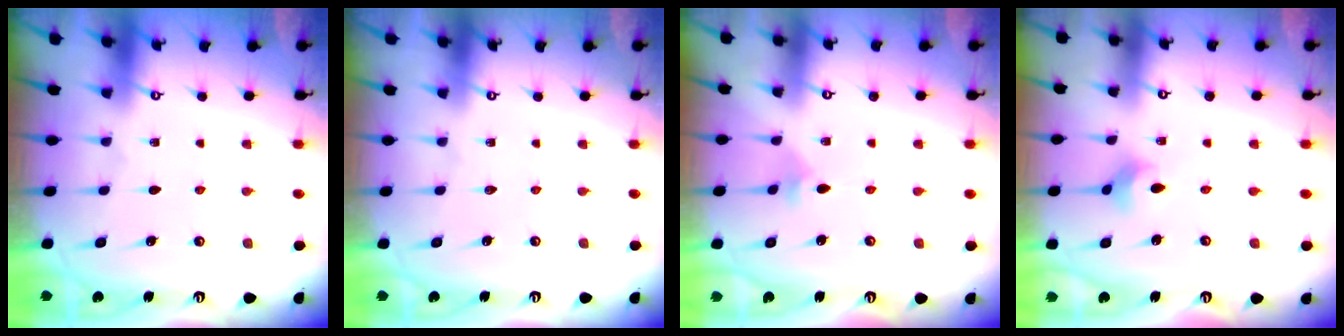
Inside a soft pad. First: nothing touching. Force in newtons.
{"total": 0.0}
{"total": 2.2, "press": 2.2, "slide": 0.6}
{"total": 2.9, "press": 2.9, "slide": 0.7}